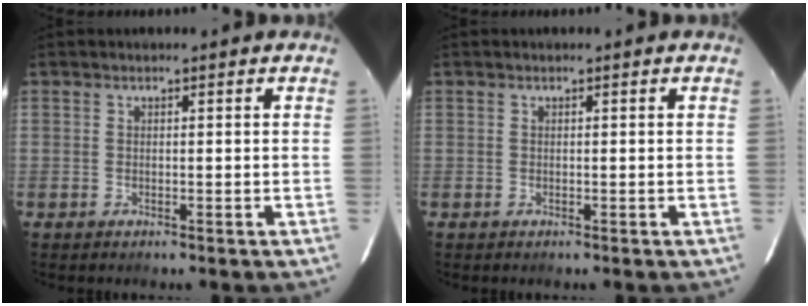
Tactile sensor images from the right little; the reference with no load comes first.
{"total": 0.0}